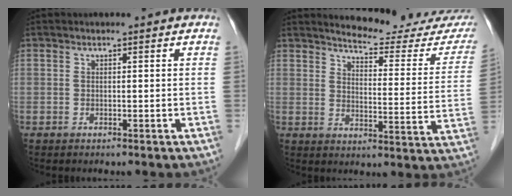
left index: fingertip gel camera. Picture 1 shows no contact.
{"total": 17.1, "force": [16.3, 2.2, 4.6], "torque": [-0.044, -0.082, 0.178]}